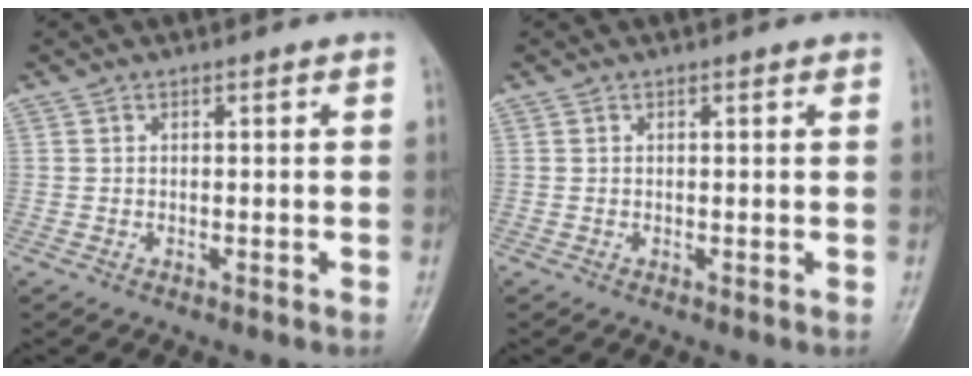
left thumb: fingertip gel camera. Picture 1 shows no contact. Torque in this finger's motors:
{"motor_torque": [-0.09, 0.00, -0.15, -0.10, 0.02]}